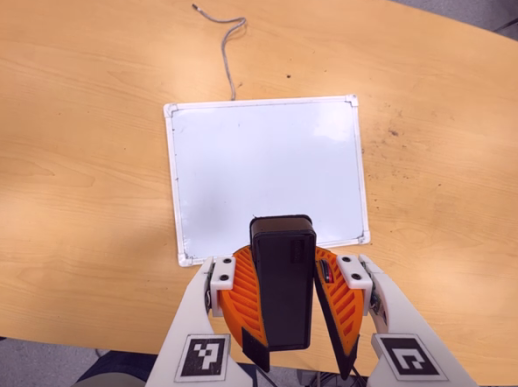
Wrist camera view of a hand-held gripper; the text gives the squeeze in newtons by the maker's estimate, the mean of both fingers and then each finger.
{"total": 10.9, "left": 10.8, "right": 11.0}